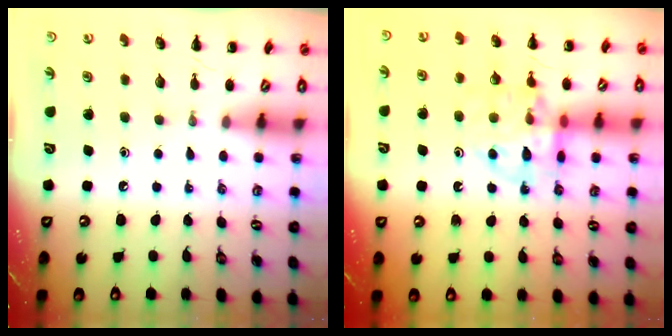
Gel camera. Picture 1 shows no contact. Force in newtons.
{"total": 13.3, "press": 13.2, "slide": 1.8}